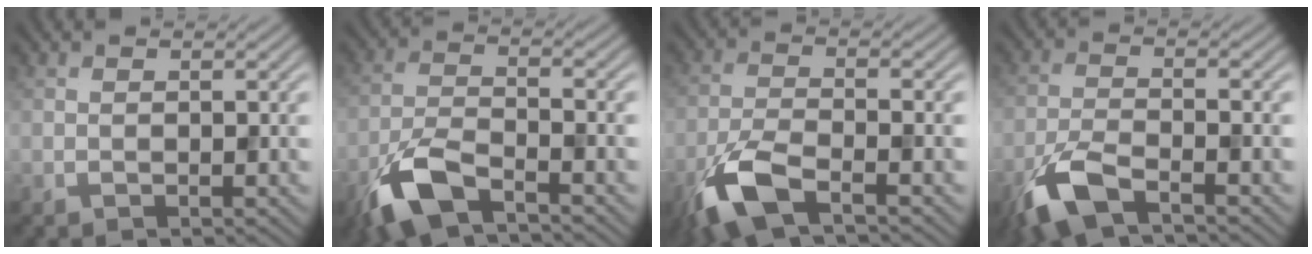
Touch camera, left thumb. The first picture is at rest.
{"total": 8.3, "force": [-5.5, 2.8, 5.6], "torque": [-0.123, -0.006, -0.120]}
{"total": 7.6, "force": [-4.7, 2.3, 5.6], "torque": [-0.127, -0.007, -0.108]}
{"total": 7.0, "force": [-4.6, 2.0, 5.0], "torque": [-0.112, -0.007, -0.104]}